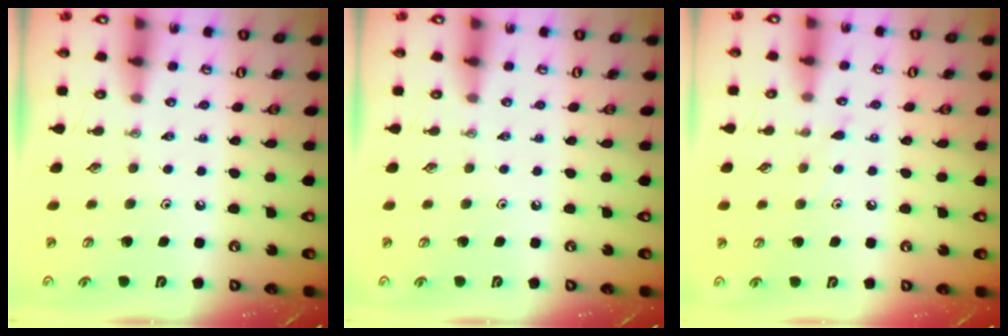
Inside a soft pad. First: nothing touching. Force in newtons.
{"total": 0.0}
{"total": 4.9, "press": 4.9, "slide": 0.6}